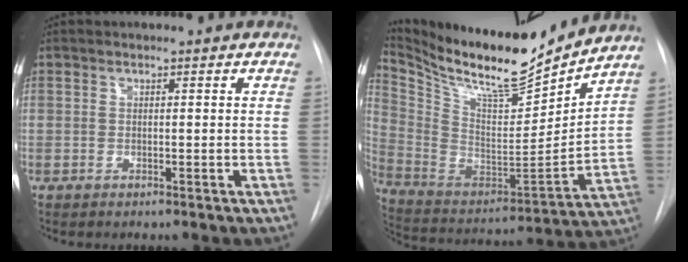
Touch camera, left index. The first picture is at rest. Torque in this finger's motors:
{"motor_torque": [0.74, -1.04, 0.06, 0.04]}